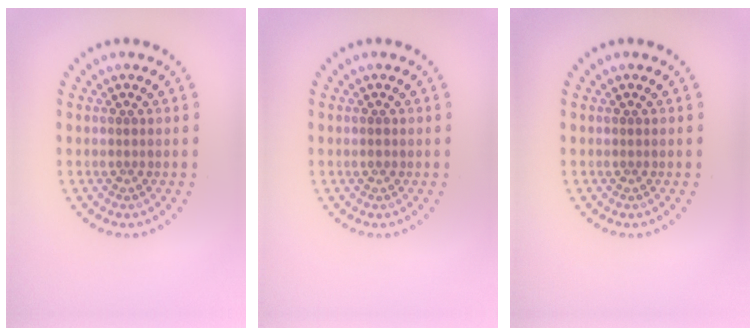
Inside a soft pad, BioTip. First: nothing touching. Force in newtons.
{"total": 0.7, "press": 0.7, "slide": 0.2}
{"total": 0.0}